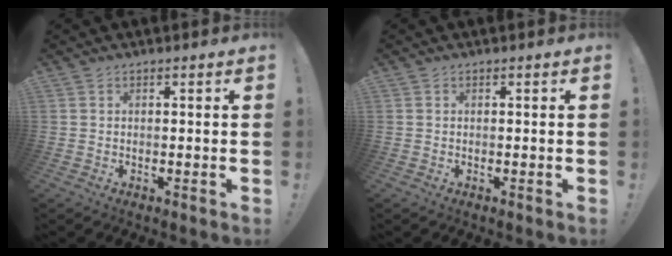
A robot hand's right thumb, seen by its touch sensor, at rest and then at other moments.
{"total": 0.0}